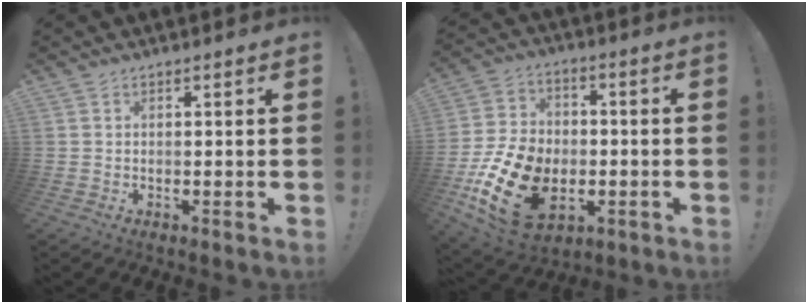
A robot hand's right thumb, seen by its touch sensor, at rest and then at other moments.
{"total": 20.0, "force": [-6.4, 13.9, 12.9], "torque": [-0.233, 0.043, -0.098]}